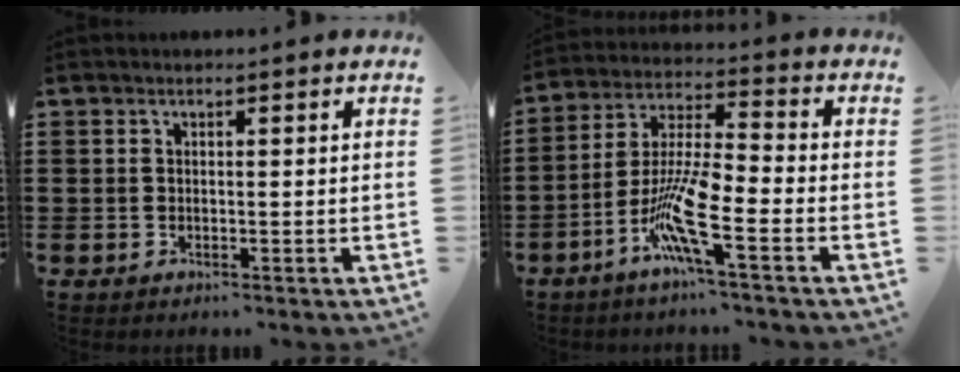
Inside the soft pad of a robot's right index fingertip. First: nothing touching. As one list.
[{"total": 10.1, "force": [-4.5, 1.6, 8.9], "torque": [-0.201, -0.014, -0.091]}]